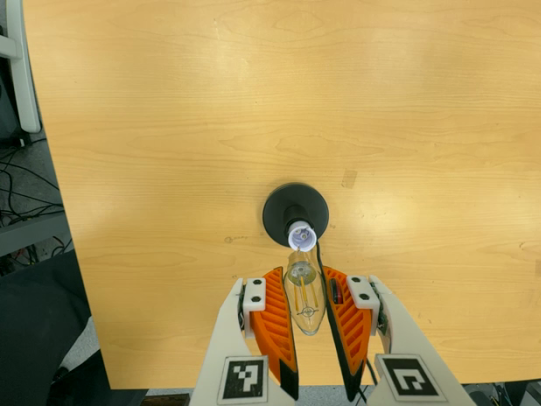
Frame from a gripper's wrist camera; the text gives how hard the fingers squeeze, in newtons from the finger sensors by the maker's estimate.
{"total": 14.4, "left": 16.3, "right": 12.6}